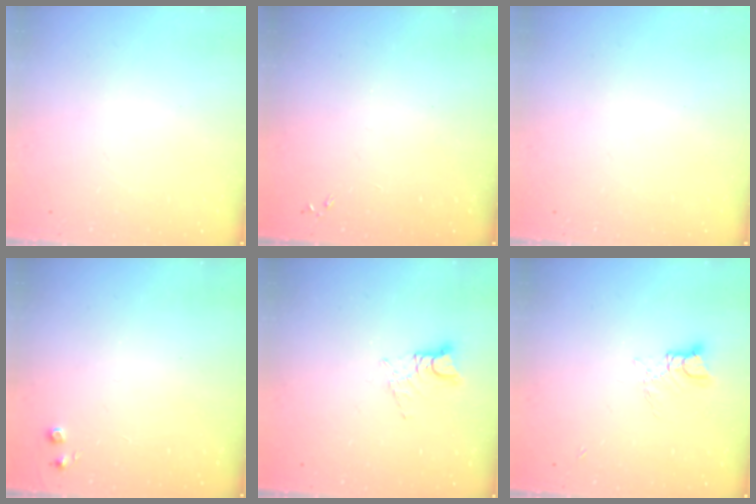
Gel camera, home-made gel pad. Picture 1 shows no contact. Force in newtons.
{"total": 0.0}
{"total": 0.0}
{"total": 3.5, "press": 3.4, "slide": 0.6}
{"total": 4.9, "press": 4.9, "slide": 0.4}
{"total": 5.6, "press": 5.6, "slide": 0.5}